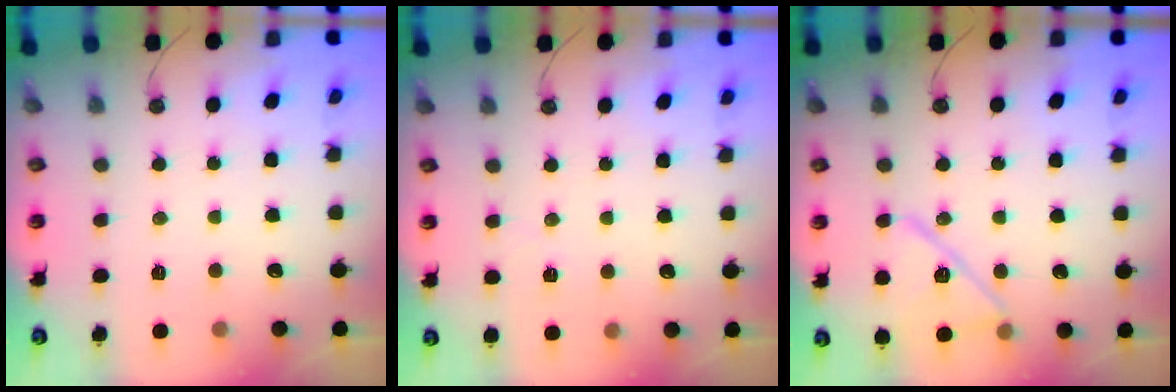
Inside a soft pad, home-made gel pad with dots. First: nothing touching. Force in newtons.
{"total": 2.5, "press": 2.3, "slide": 0.9}
{"total": 13.4, "press": 13.4, "slide": 0.3}